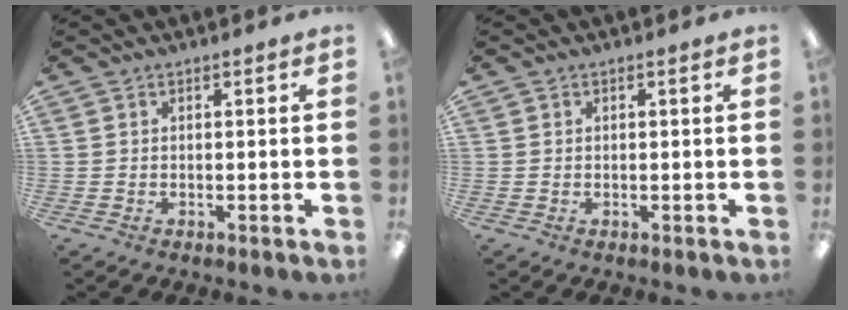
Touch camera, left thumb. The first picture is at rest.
{"total": 0.0}